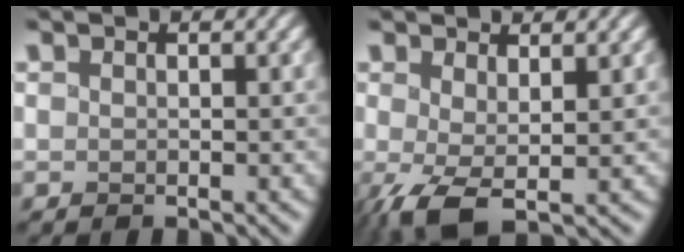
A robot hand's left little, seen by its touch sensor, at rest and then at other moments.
{"total": 4.1, "force": [-0.6, 1.7, 3.7], "torque": [-0.076, -0.003, -0.015]}